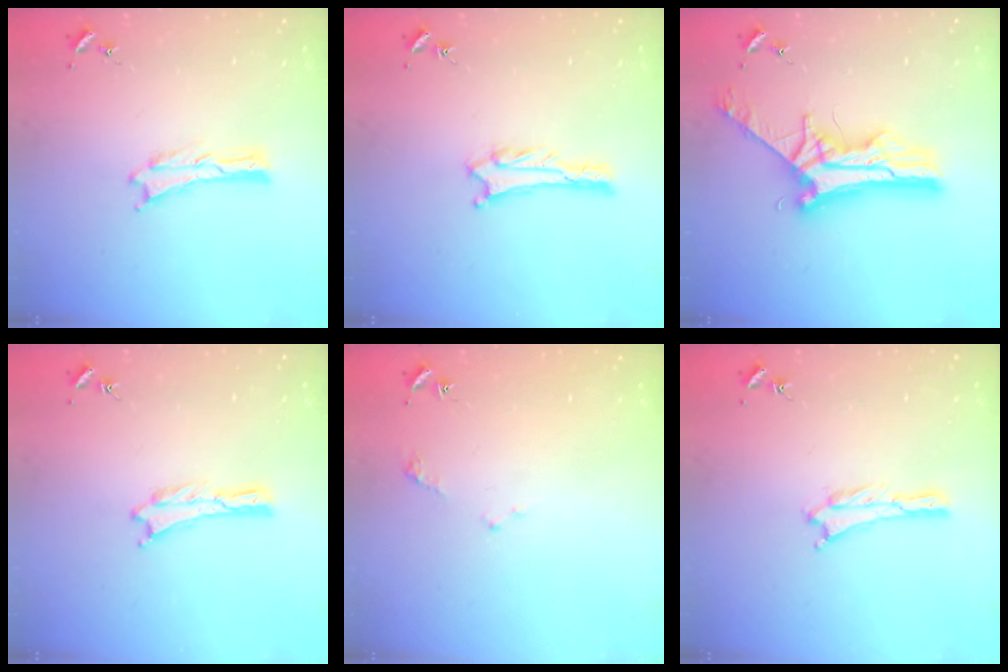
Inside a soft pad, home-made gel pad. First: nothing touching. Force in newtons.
{"total": 1.9, "press": 1.9, "slide": 0.2}
{"total": 9.0, "press": 8.9, "slide": 0.9}
{"total": 0.0}
{"total": 2.3, "press": 2.2, "slide": 0.3}
{"total": 0.0}